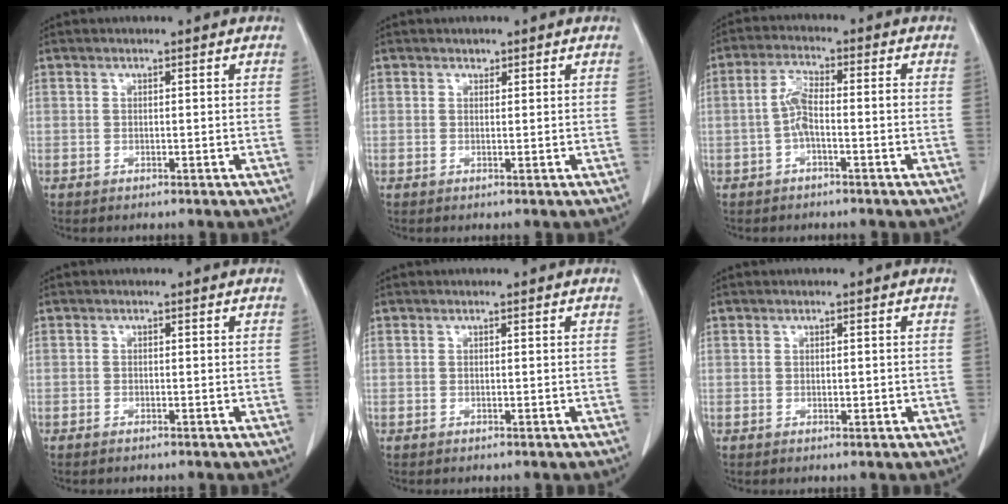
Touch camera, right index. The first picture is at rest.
{"total": 1.3, "force": [0.7, 1.0, 0.3], "torque": [-0.007, 0.005, 0.013]}
{"total": 5.2, "force": [-1.0, 1.7, 4.8], "torque": [-0.108, 0.017, -0.020]}
{"total": 0.9, "force": [-0.5, 0.5, 0.6], "torque": [-0.012, 0.000, -0.006]}
{"total": 0.0}
{"total": 1.4, "force": [-0.1, 0.9, 1.1], "torque": [-0.023, 0.000, 0.002]}